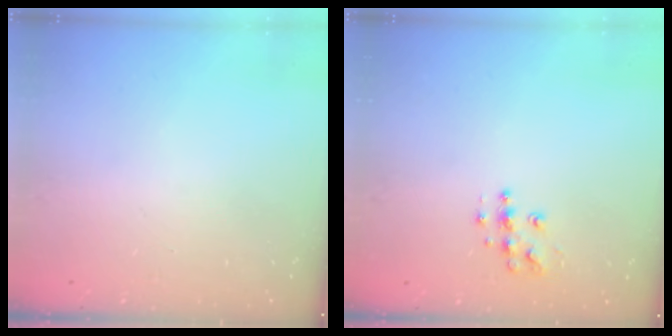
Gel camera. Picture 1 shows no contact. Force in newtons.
{"total": 8.7, "press": 8.7, "slide": 0.5}